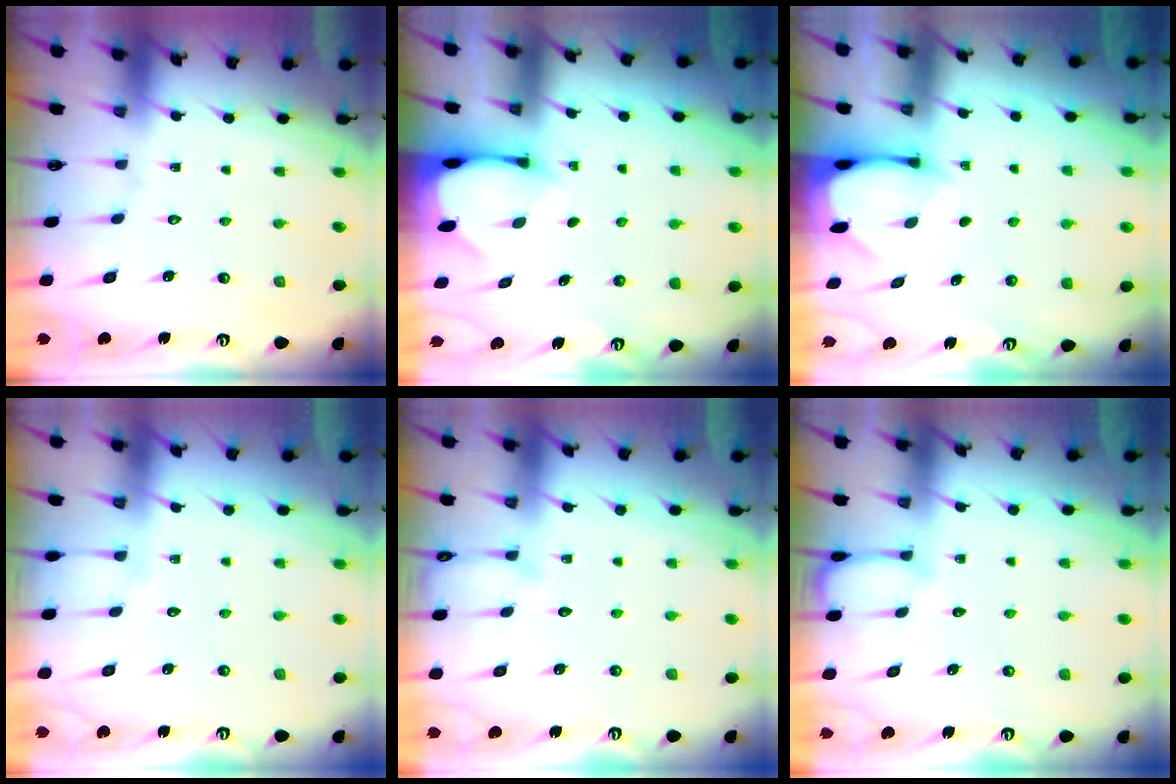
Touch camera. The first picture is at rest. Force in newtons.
{"total": 2.1, "press": 2.1, "slide": 0.1}
{"total": 2.3, "press": 2.3, "slide": 0.3}
{"total": 2.5, "press": 2.5, "slide": 0.4}
{"total": 4.6, "press": 4.6, "slide": 0.5}
{"total": 3.2, "press": 3.2, "slide": 0.5}